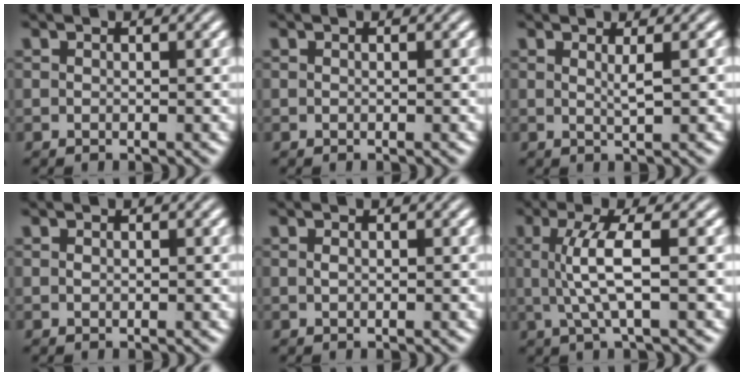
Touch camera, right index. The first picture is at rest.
{"total": 0.0}
{"total": 1.6, "force": [0.6, -1.3, 0.8], "torque": [-0.006, -0.008, 0.016]}
{"total": 0.6, "force": [-0.1, -0.6, -0.1], "torque": [-0.004, -0.010, 0.007]}
{"total": 0.9, "force": [-0.1, -0.9, 0.0], "torque": [-0.001, -0.008, 0.006]}
{"total": 3.8, "force": [0.2, -0.6, 3.8], "torque": [-0.070, 0.001, 0.011]}